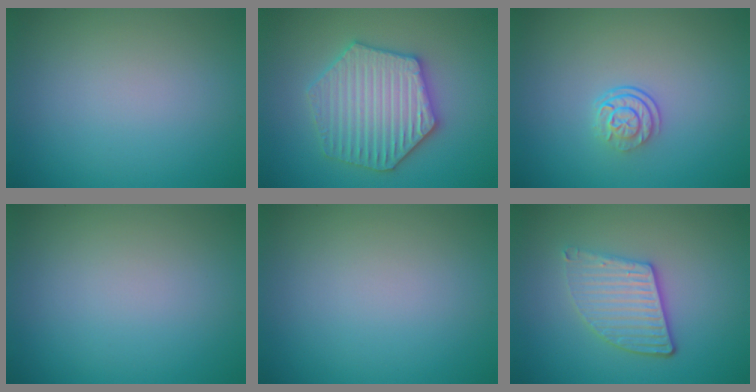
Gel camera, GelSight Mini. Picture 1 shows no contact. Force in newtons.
{"total": 6.3, "press": 6.2, "slide": 1.0}
{"total": 2.6, "press": 1.8, "slide": 1.9}
{"total": 0.0}
{"total": 0.0}
{"total": 4.0, "press": 3.3, "slide": 2.2}